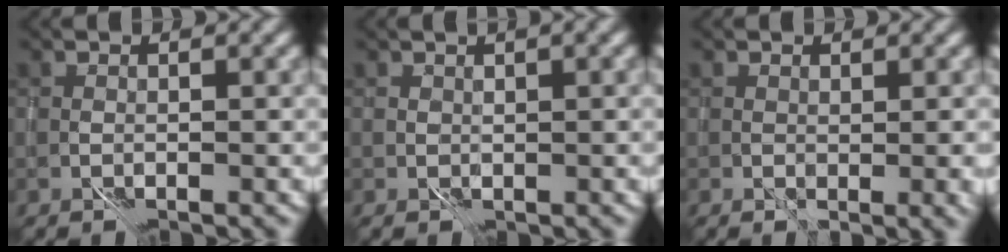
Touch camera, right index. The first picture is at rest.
{"total": 1.3, "force": [0.5, 0.6, 1.0], "torque": [-0.009, 0.009, 0.014]}
{"total": 1.9, "force": [0.7, 0.4, 1.7], "torque": [-0.024, -0.004, 0.022]}